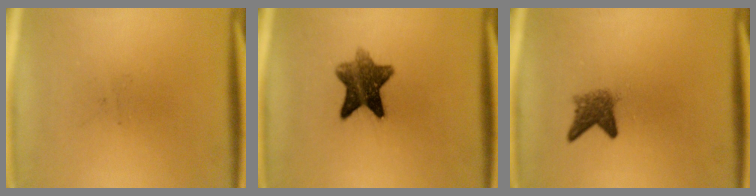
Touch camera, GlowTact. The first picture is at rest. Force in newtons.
{"total": 8.5}
{"total": 3.1}